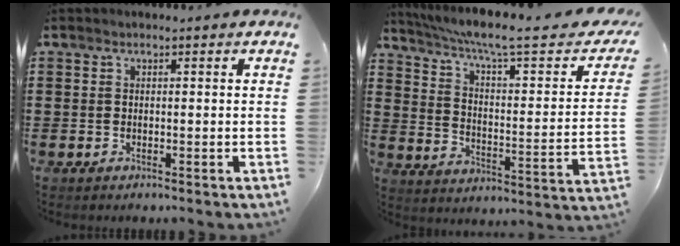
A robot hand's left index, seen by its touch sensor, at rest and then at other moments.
{"total": 7.8, "force": [5.5, 0.5, 5.6], "torque": [-0.121, -0.035, 0.082]}